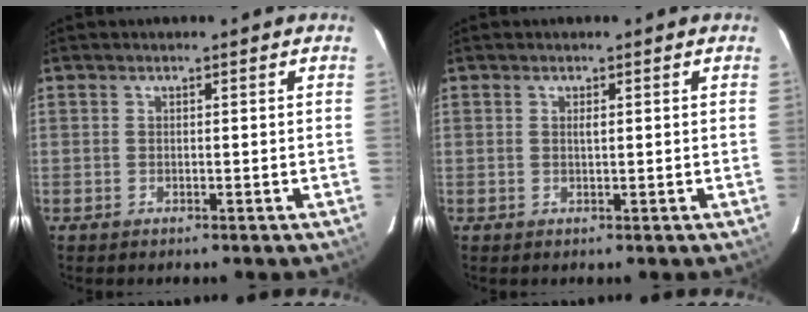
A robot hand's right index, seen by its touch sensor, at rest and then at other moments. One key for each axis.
{"total": 0.8, "fx": 0.3, "fy": 0.1, "fz": 0.7, "tx": -0.010, "ty": 0.003, "tz": 0.006}